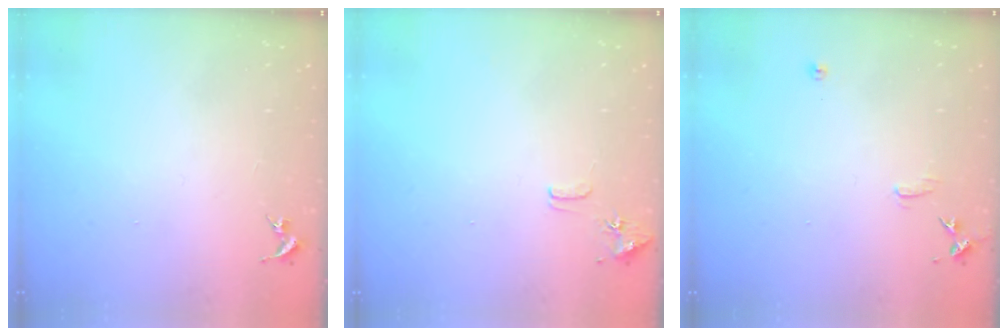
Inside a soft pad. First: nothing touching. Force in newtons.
{"total": 8.1, "press": 8.1, "slide": 0.7}
{"total": 7.5, "press": 7.5, "slide": 0.6}